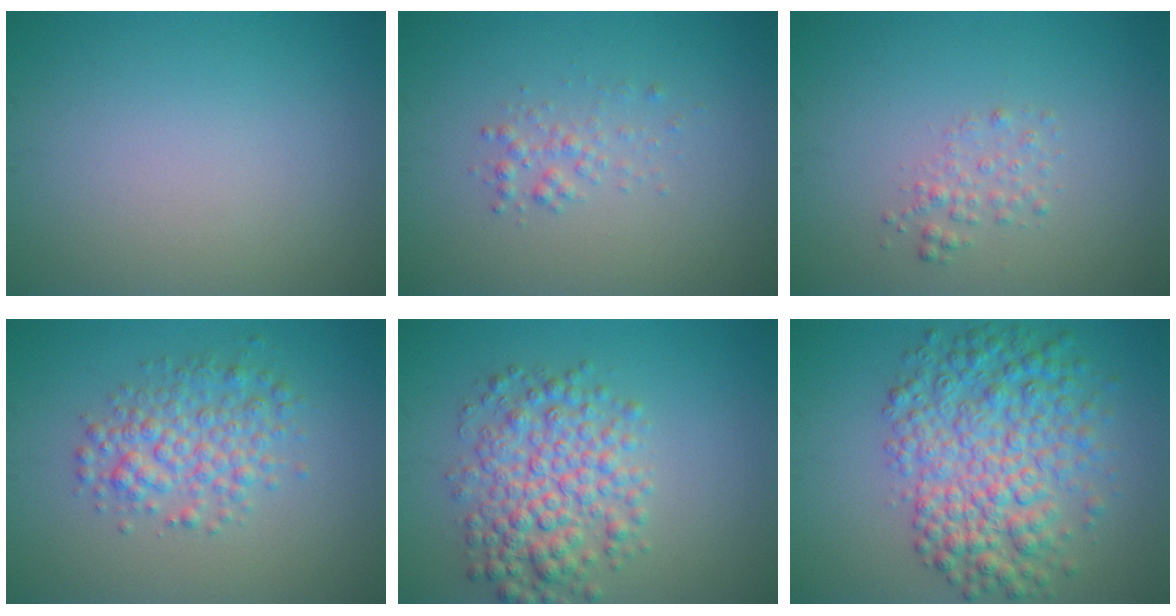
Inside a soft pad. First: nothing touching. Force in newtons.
{"total": 1.4, "press": 1.4, "slide": 0.1}
{"total": 1.4, "press": 1.4, "slide": 0.1}
{"total": 3.8, "press": 3.8, "slide": 0.1}
{"total": 5.8, "press": 5.8, "slide": 0.0}
{"total": 7.8, "press": 7.8, "slide": 0.0}